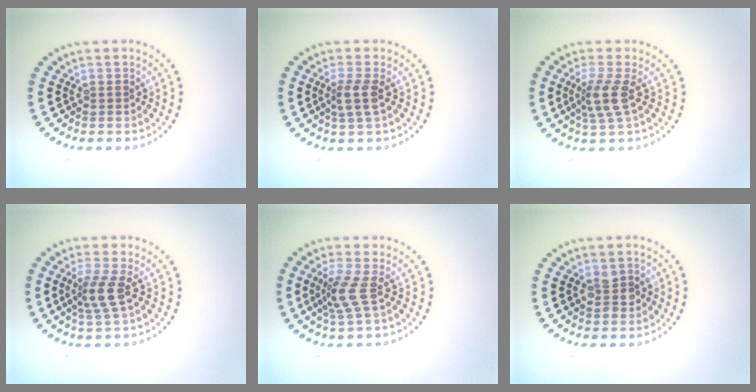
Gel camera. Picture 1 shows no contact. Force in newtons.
{"total": 2.1, "press": 1.8, "slide": 1.1}
{"total": 2.9, "press": 2.3, "slide": 1.8}
{"total": 2.7, "press": 2.1, "slide": 1.8}
{"total": 2.6, "press": 1.9, "slide": 1.8}
{"total": 1.9, "press": 1.9, "slide": 0.2}